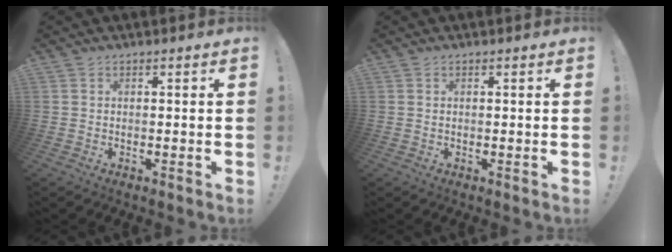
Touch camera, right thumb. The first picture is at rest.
{"total": 0.0}